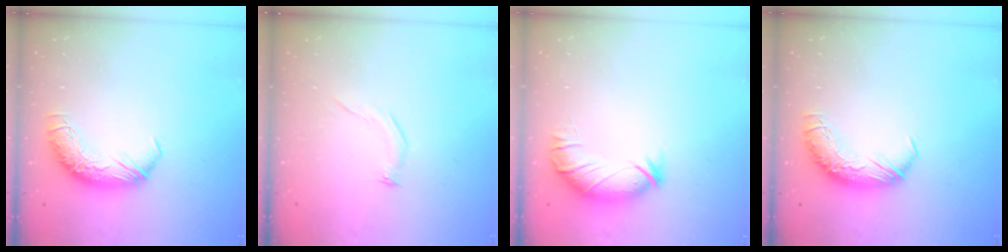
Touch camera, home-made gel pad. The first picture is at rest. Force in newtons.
{"total": 5.5, "press": 5.4, "slide": 1.0}
{"total": 3.1, "press": 3.0, "slide": 0.8}
{"total": 0.0}